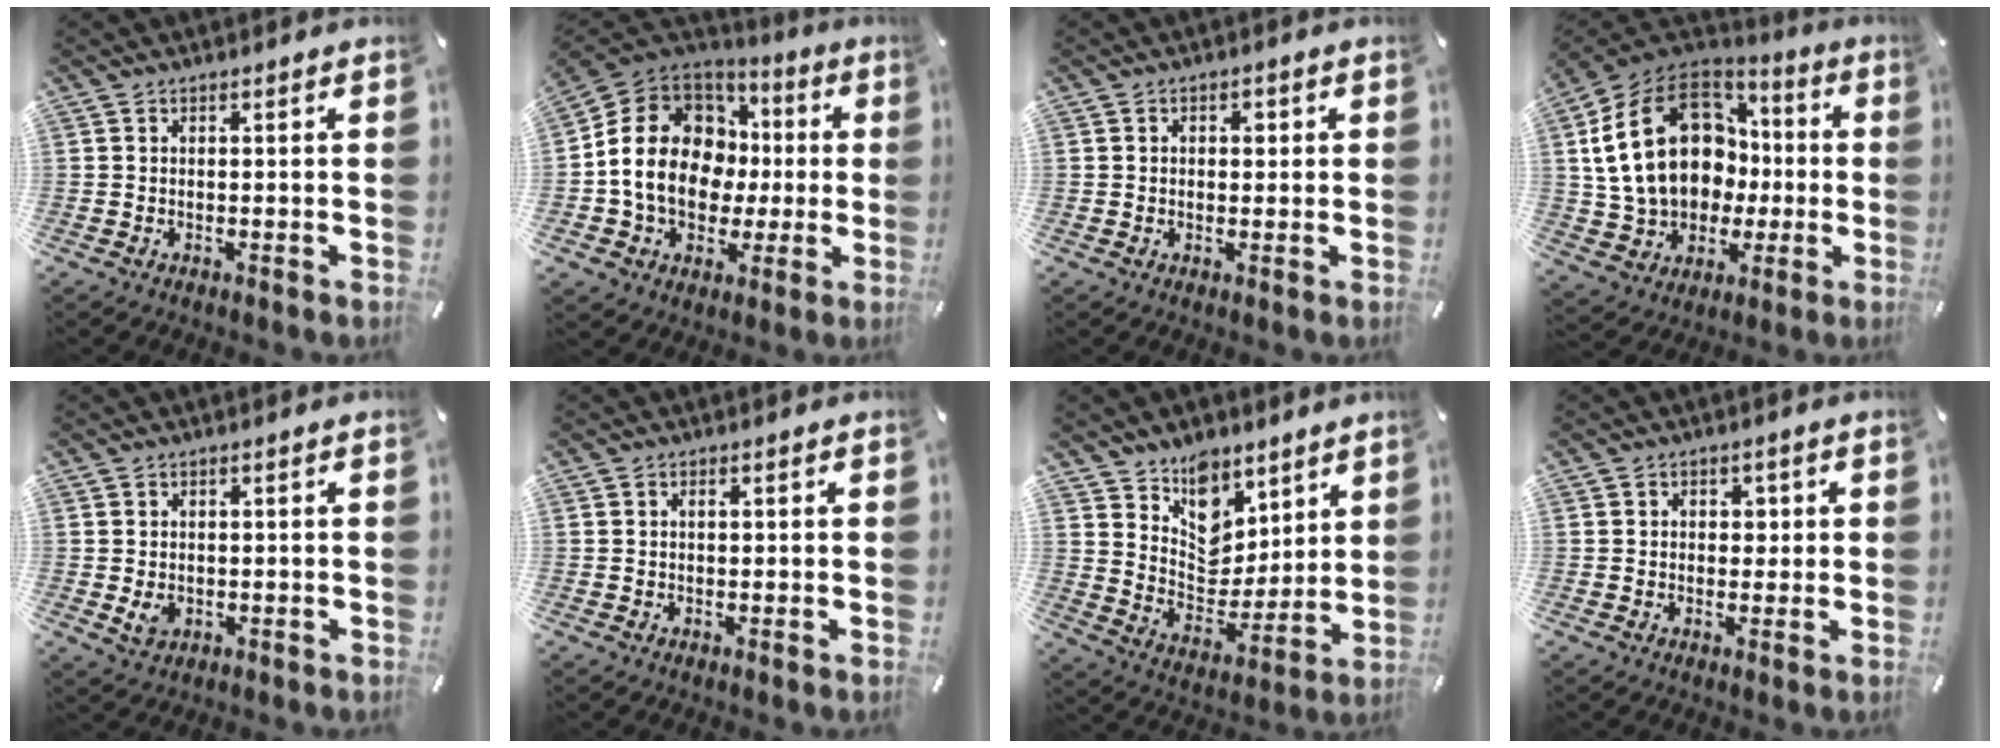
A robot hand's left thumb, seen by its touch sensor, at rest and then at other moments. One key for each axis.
{"total": 18.6, "fx": -0.5, "fy": 15.2, "fz": 10.6, "tx": -0.218, "ty": 0.007, "tz": -0.007}
{"total": 2.0, "fx": 0.1, "fy": 1.5, "fz": 1.3, "tx": -0.012, "ty": 0.003, "tz": -0.005}
{"total": 24.0, "fx": 3.7, "fy": 18.1, "fz": 15.3, "tx": -0.313, "ty": -0.005, "tz": 0.082}
{"total": 3.0, "fx": -0.3, "fy": 2.5, "fz": 1.6, "tx": -0.027, "ty": -0.002, "tz": -0.007}
{"total": 1.0, "fx": 0.2, "fy": 0.6, "fz": 0.7, "tx": -0.007, "ty": 0.001, "tz": 0.000}
{"total": 10.6, "fx": 7.6, "fy": 7.0, "fz": 2.4, "tx": -0.040, "ty": -0.068, "tz": 0.146}
{"total": 2.6, "fx": 0.1, "fy": 2.2, "fz": 1.4, "tx": -0.008, "ty": -0.003, "tz": -0.008}